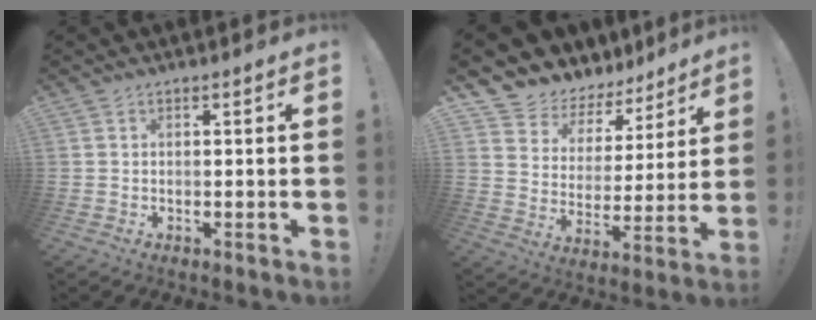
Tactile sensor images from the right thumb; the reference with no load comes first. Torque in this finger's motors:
{"motor_torque": [0.03, 0.08, 0.50, 0.51, 0.00]}